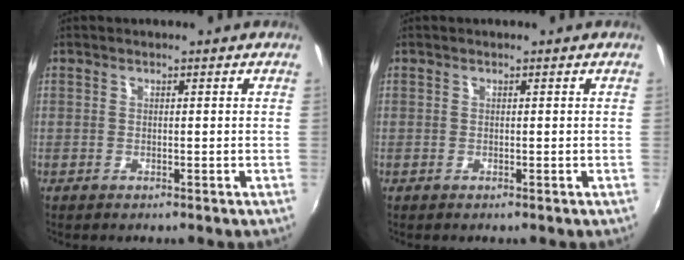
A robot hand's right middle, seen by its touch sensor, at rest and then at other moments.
{"total": 0.0}